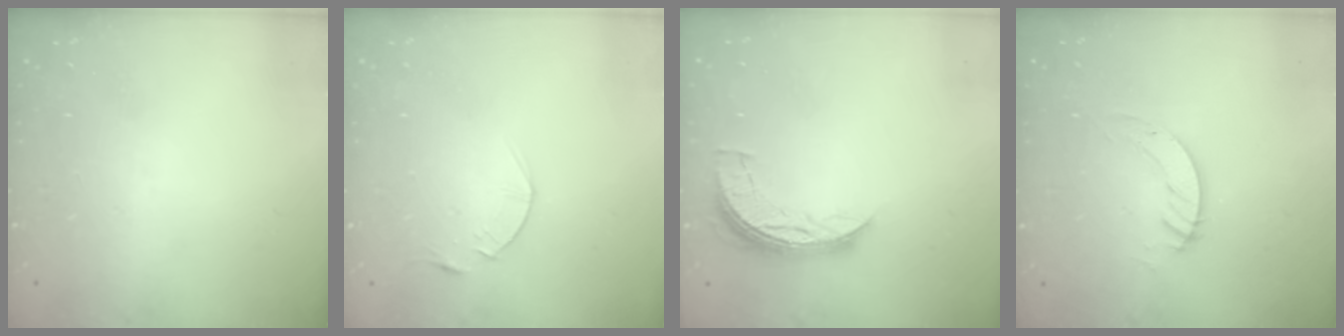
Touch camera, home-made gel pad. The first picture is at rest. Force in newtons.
{"total": 3.1, "press": 3.1, "slide": 0.4}
{"total": 6.9, "press": 6.9, "slide": 0.3}
{"total": 3.7, "press": 3.7, "slide": 0.2}